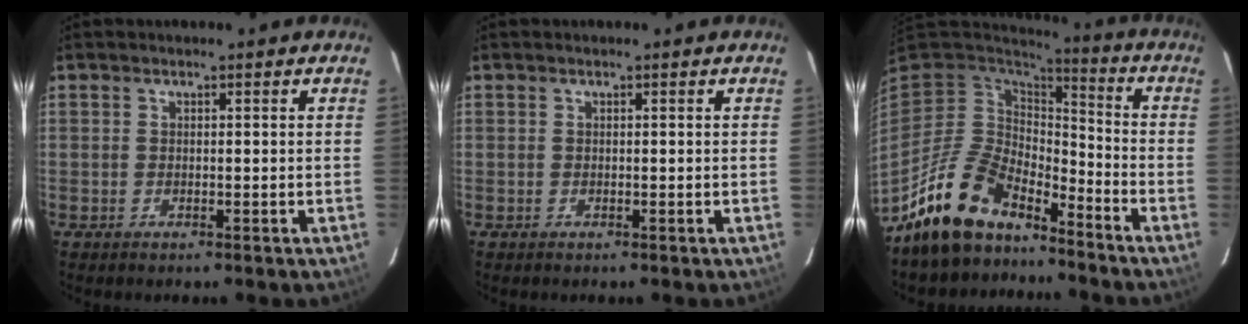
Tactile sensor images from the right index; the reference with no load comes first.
{"total": 0.0}
{"total": 15.1, "force": [-12.0, 6.4, 6.5], "torque": [-0.146, -0.001, -0.214]}